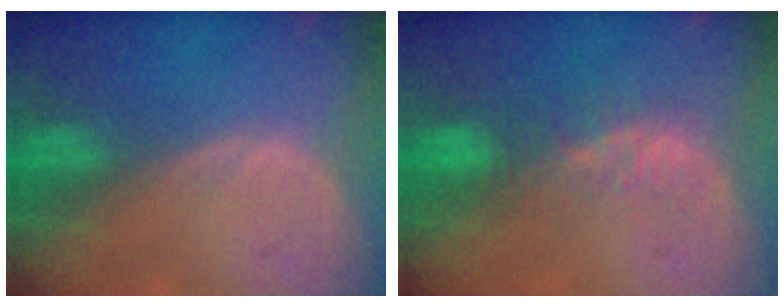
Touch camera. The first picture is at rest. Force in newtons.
{"total": 4.9, "press": 4.3, "slide": 2.2}